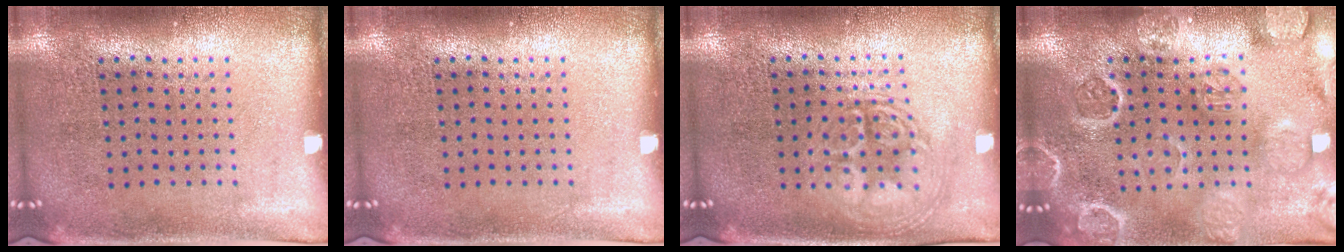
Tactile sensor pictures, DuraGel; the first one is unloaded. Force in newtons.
{"total": 0.0}
{"total": 2.0, "press": 1.9, "slide": 0.3}
{"total": 3.3, "press": 3.1, "slide": 1.0}